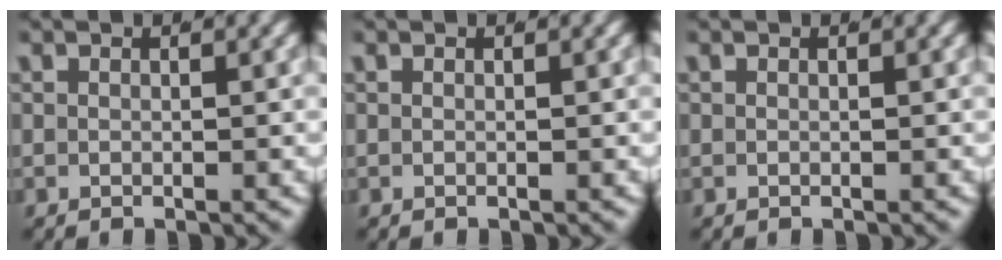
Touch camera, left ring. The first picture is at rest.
{"total": 0.0}
{"total": 0.0}